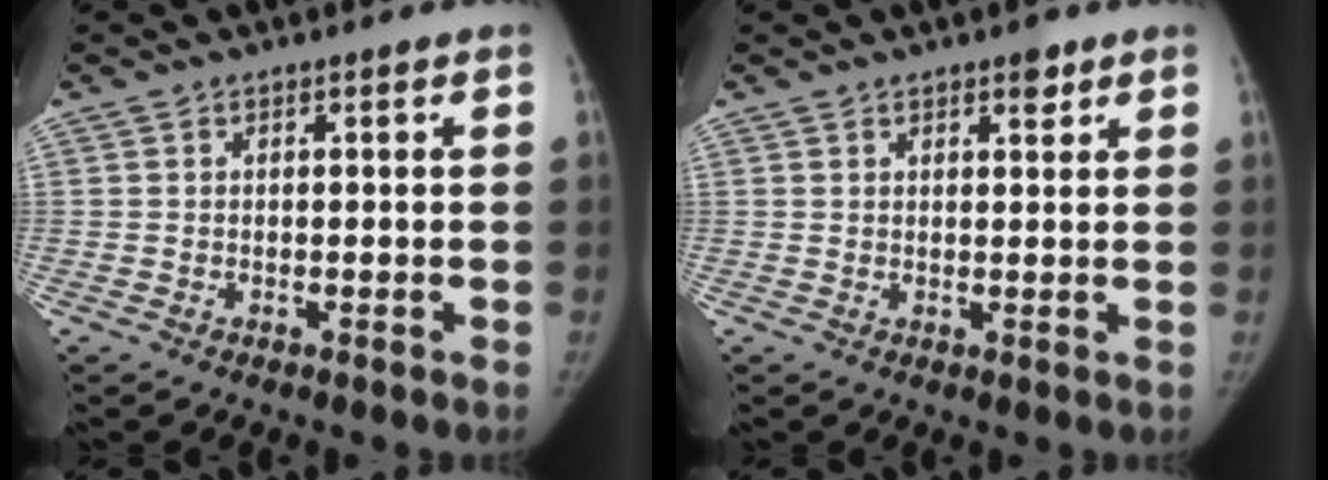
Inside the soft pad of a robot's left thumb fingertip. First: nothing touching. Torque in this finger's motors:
{"motor_torque": [0.42, 0.21, 0.18, -0.07, 0.06]}